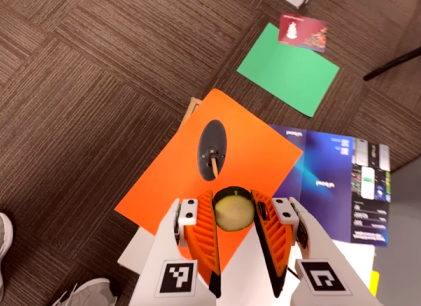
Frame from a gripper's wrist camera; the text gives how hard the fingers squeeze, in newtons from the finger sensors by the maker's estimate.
{"total": 8.9, "left": 8.9, "right": 8.8}